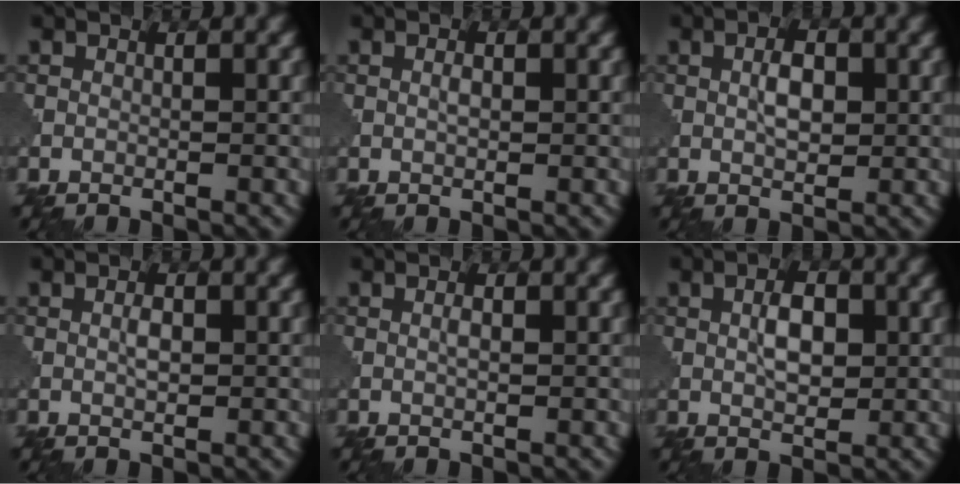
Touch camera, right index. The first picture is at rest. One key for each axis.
{"total": 0.9, "fx": 0.3, "fy": 0.3, "fz": 0.8, "tx": -0.015, "ty": 0.000, "tz": 0.008}
{"total": 2.5, "fx": 0.6, "fy": 1.3, "fz": 2.1, "tx": -0.038, "ty": 0.001, "tz": 0.011}
{"total": 1.2, "fx": 0.3, "fy": 0.5, "fz": 1.1, "tx": -0.019, "ty": 0.001, "tz": 0.008}
{"total": 0.8, "fx": 0.3, "fy": 0.1, "fz": 0.7, "tx": -0.014, "ty": 0.000, "tz": 0.008}
{"total": 3.0, "fx": 0.7, "fy": 1.5, "fz": 2.5, "tx": -0.045, "ty": 0.002, "tz": 0.012}